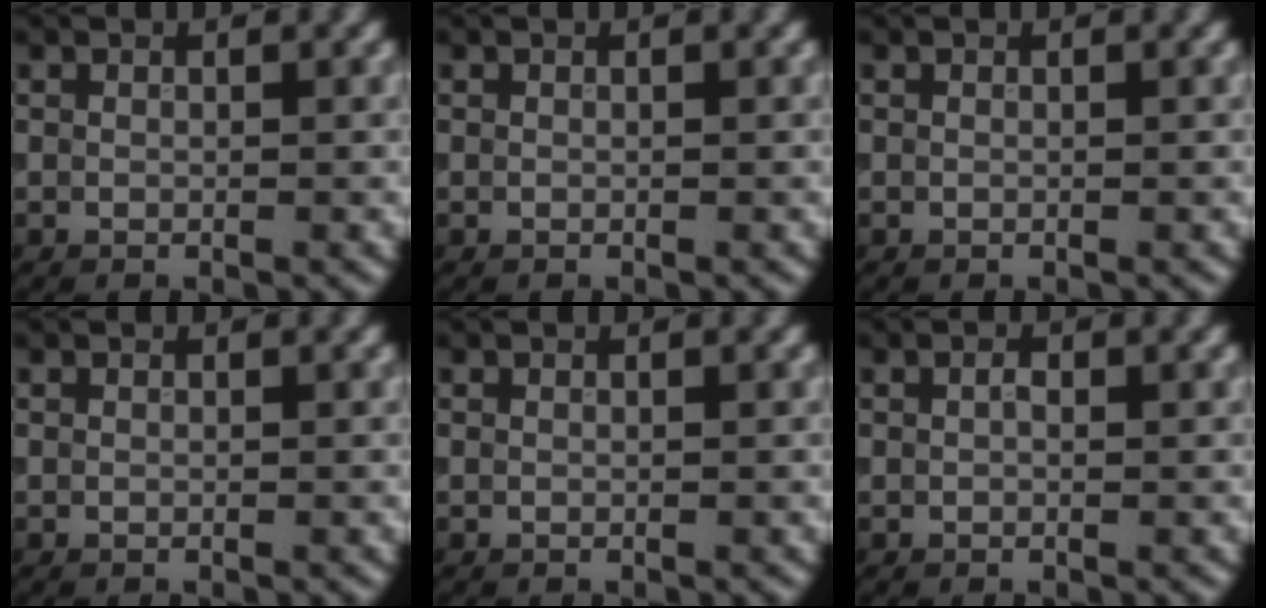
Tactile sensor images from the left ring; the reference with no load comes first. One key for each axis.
{"total": 0.0}
{"total": 0.0}
{"total": 0.0}
{"total": 0.0}
{"total": 0.8, "fx": 0.1, "fy": 0.5, "fz": 0.6, "tx": -0.011, "ty": 0.001, "tz": 0.000}